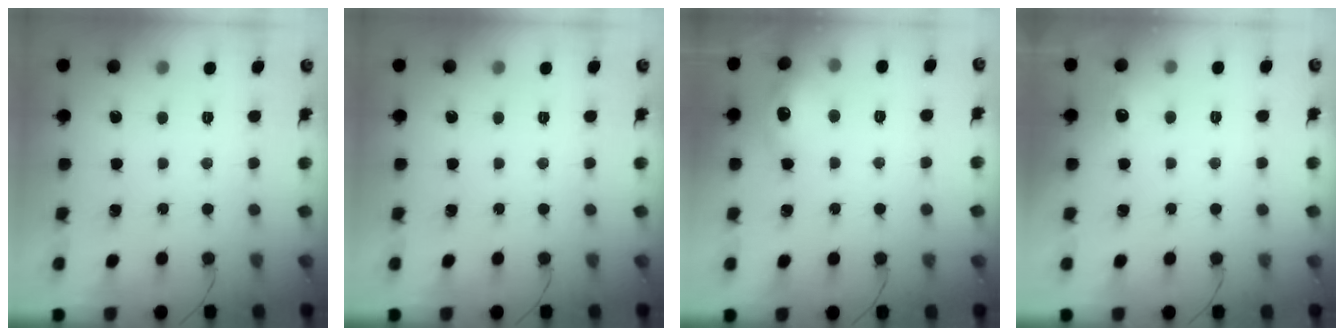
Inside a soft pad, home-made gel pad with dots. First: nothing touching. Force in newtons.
{"total": 0.0}
{"total": 11.4, "press": 11.4, "slide": 0.7}
{"total": 12.6, "press": 5.2, "slide": 11.4}